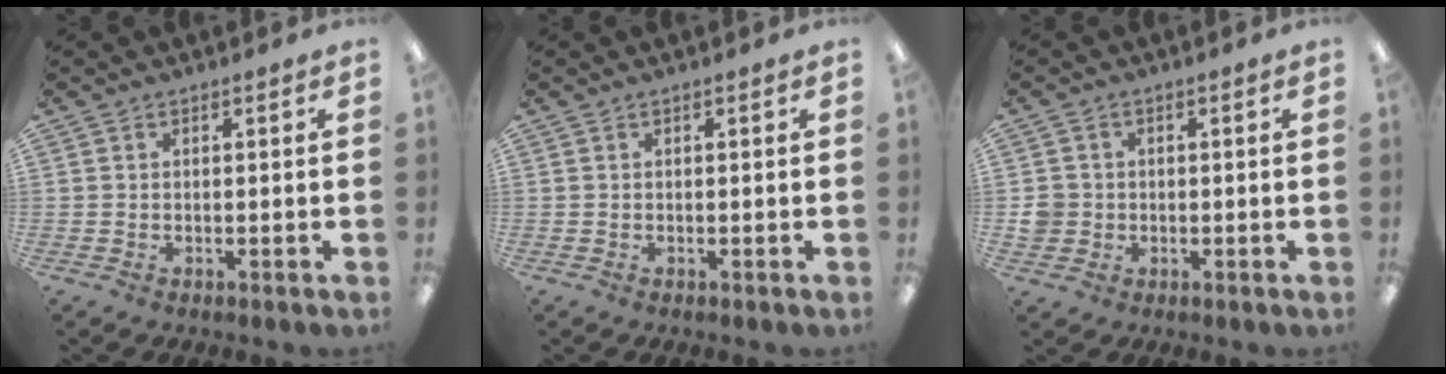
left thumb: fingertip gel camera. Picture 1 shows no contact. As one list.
[{"total": 0.0}, {"total": 4.0, "force": [-0.2, 3.9, 0.8], "torque": [-0.010, 0.007, -0.004]}]